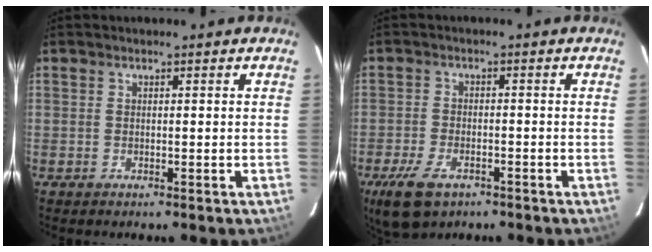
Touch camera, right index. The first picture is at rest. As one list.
[{"total": 8.8, "force": [-5.5, 4.5, 5.3], "torque": [-0.135, -0.018, -0.097]}]